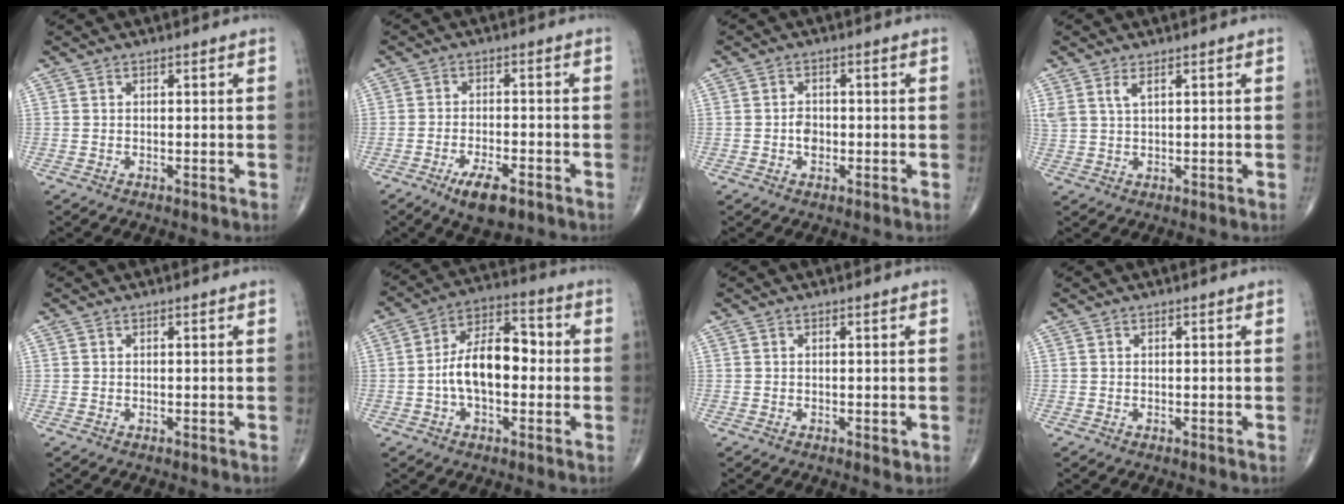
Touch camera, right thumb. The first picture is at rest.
{"total": 6.9, "force": [-4.1, 2.5, 5.0], "torque": [-0.087, 0.009, -0.065]}
{"total": 2.6, "force": [-0.5, 1.9, 1.7], "torque": [-0.018, 0.005, -0.011]}
{"total": 2.7, "force": [1.5, 0.9, 2.0], "torque": [-0.047, 0.001, 0.038]}
{"total": 0.0}
{"total": 12.6, "force": [-0.9, 6.9, 10.5], "torque": [-0.172, 0.037, -0.024]}
{"total": 1.1, "force": [-0.3, 0.5, 0.9], "torque": [-0.010, -0.003, -0.003]}
{"total": 0.0}